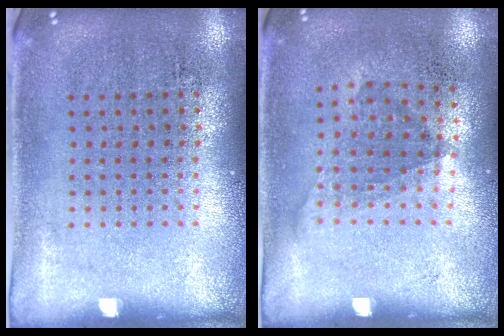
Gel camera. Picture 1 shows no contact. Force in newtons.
{"total": 1.2, "press": 0.8, "slide": 0.8}